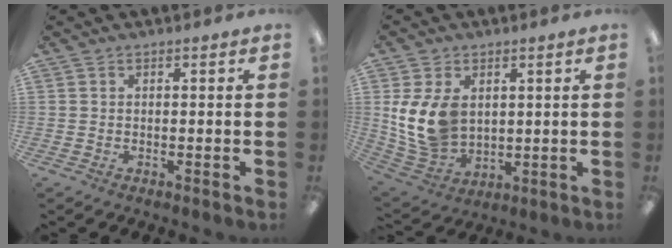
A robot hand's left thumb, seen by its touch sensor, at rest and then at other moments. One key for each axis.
{"total": 12.9, "fx": 2.9, "fy": 9.3, "fz": 8.5, "tx": -0.191, "ty": -0.010, "tz": 0.056}